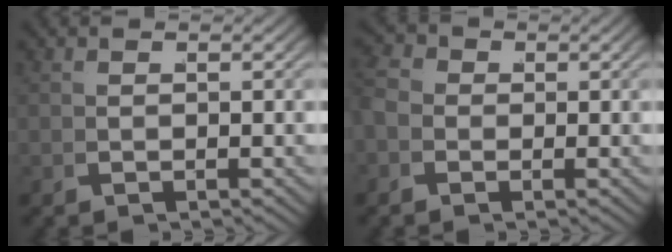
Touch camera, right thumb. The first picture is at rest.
{"total": 2.9, "force": [0.0, 2.5, 1.5], "torque": [-0.031, 0.003, -0.009]}